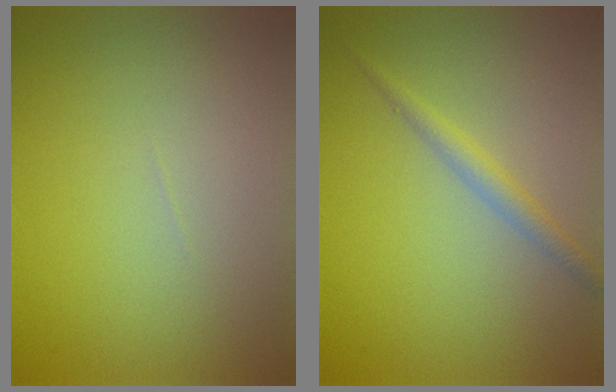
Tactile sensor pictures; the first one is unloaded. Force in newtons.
{"total": 1.8, "press": 1.8, "slide": 0.0}